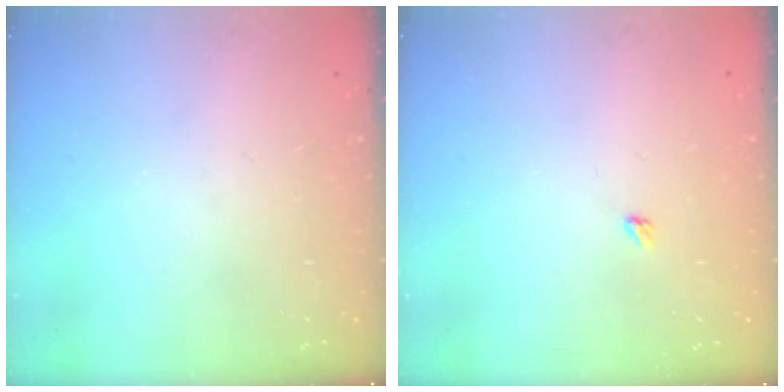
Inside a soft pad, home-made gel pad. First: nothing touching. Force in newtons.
{"total": 2.4, "press": 2.4, "slide": 0.4}